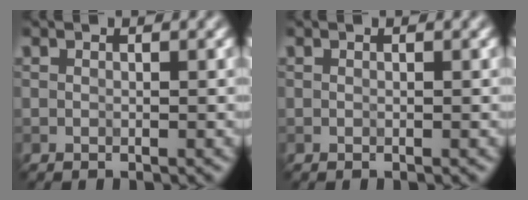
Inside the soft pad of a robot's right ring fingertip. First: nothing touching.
{"total": 0.0}